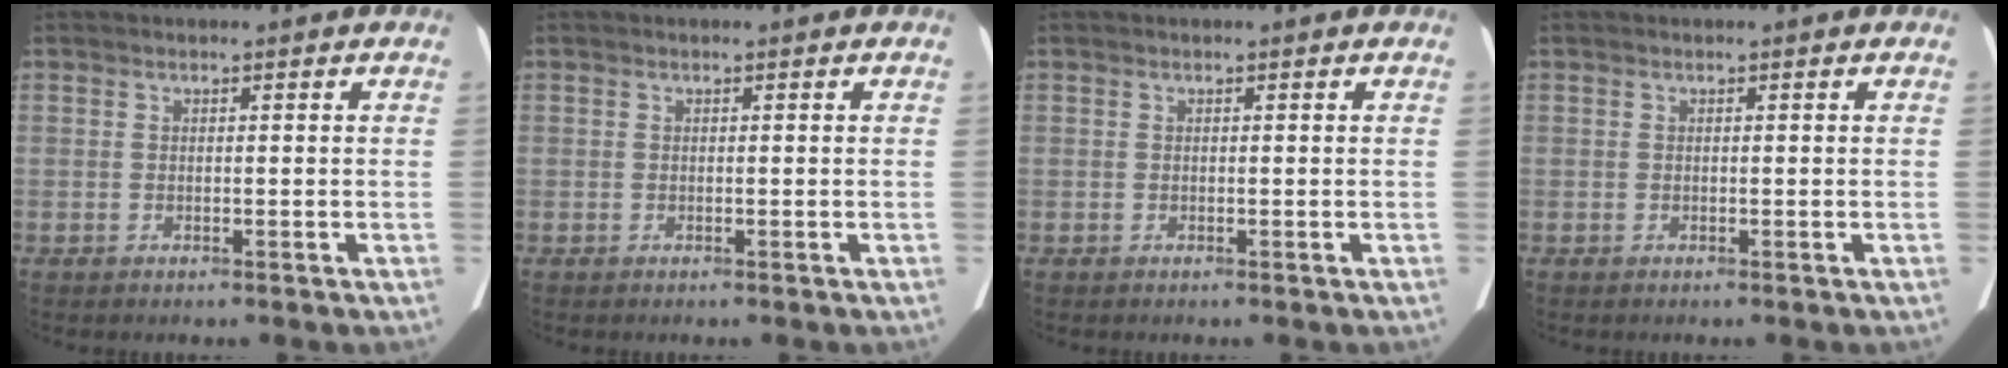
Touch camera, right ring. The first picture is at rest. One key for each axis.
{"total": 0.0}
{"total": 0.0}
{"total": 0.0}